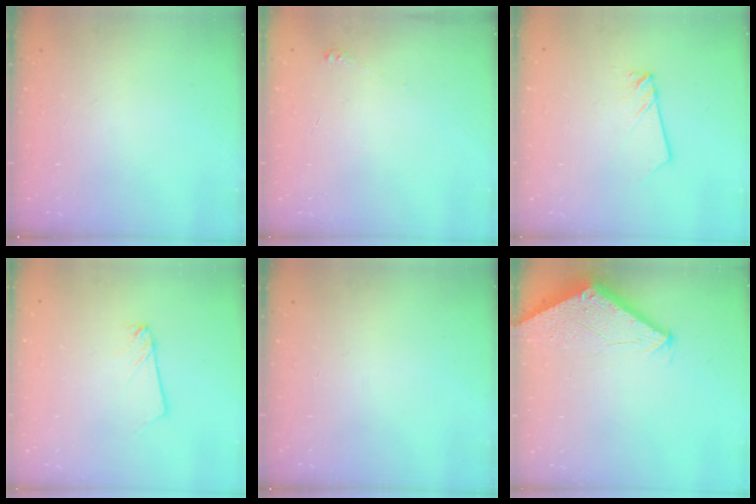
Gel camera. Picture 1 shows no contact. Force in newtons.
{"total": 2.5, "press": 2.5, "slide": 0.3}
{"total": 2.0, "press": 2.0, "slide": 0.2}
{"total": 2.2, "press": 2.2, "slide": 0.1}
{"total": 0.0}
{"total": 2.8, "press": 2.8, "slide": 0.1}